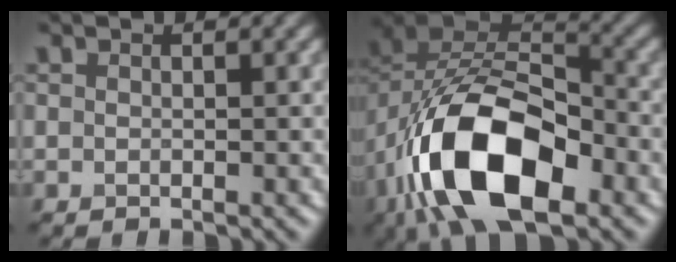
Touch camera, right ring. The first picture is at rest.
{"total": 13.9, "force": [-5.5, 7.4, 10.4], "torque": [-0.196, -0.004, -0.098]}